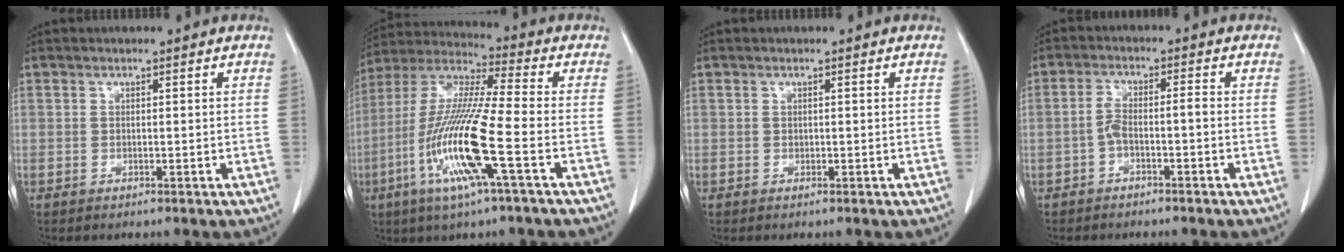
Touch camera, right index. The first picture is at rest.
{"total": 15.8, "force": [-5.2, 0.2, 14.9], "torque": [-0.313, -0.014, -0.109]}
{"total": 0.0}
{"total": 3.3, "force": [-1.6, 0.6, 2.8], "torque": [-0.058, 0.017, -0.029]}